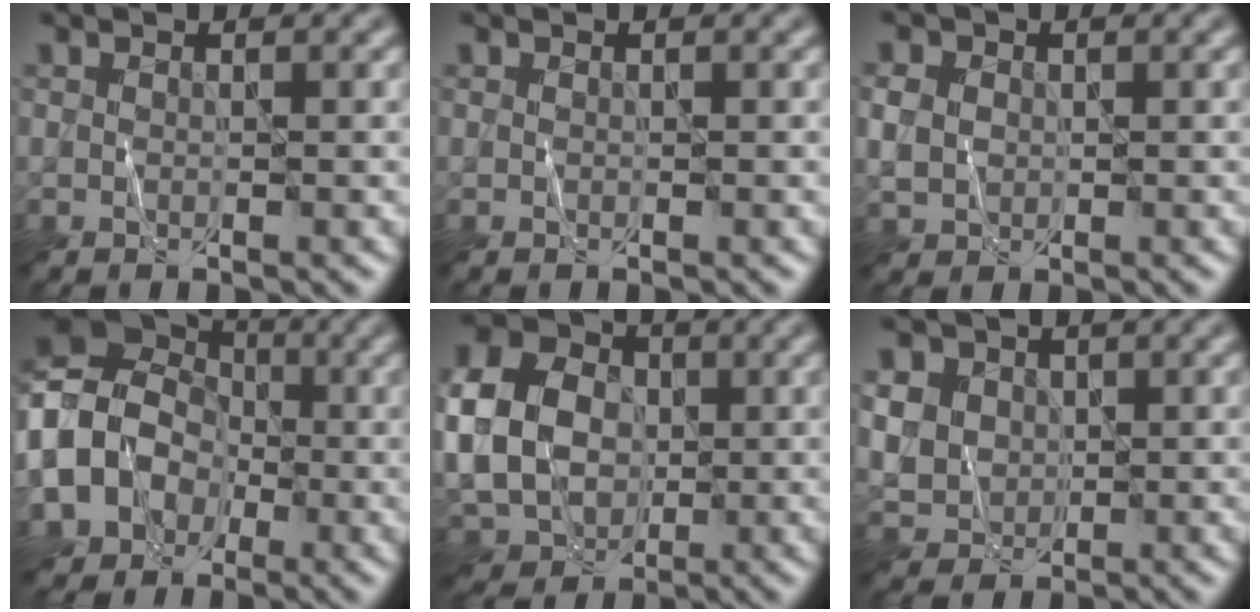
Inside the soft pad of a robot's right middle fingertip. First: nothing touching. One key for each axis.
{"total": 0.0}
{"total": 2.5, "fx": 0.2, "fy": 2.2, "fz": 1.2, "tx": -0.030, "ty": 0.000, "tz": 0.004}
{"total": 12.2, "fx": -3.1, "fy": 10.7, "fz": 4.9, "tx": -0.121, "ty": -0.007, "tz": -0.082}
{"total": 10.5, "fx": 0.1, "fy": 8.1, "fz": 6.6, "tx": -0.157, "ty": 0.005, "tz": -0.008}
{"total": 6.5, "fx": 2.2, "fy": 5.5, "fz": 2.7, "tx": -0.075, "ty": 0.021, "tz": 0.037}